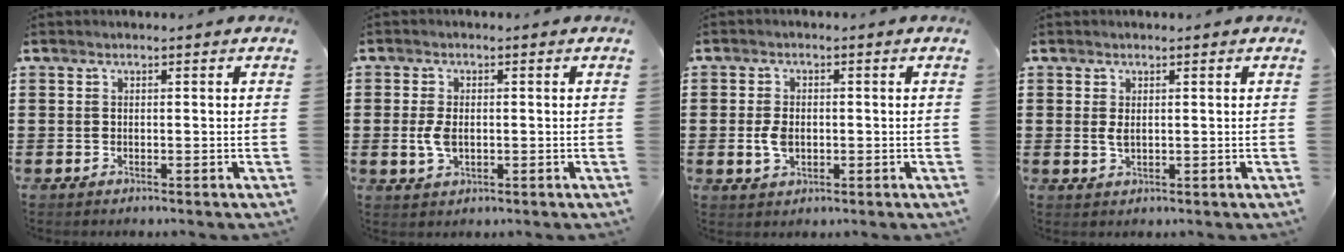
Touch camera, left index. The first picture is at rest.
{"total": 3.7, "force": [0.0, 2.0, 3.1], "torque": [-0.083, -0.004, -0.007]}
{"total": 3.6, "force": [-0.2, 2.2, 2.9], "torque": [-0.070, -0.001, -0.007]}
{"total": 1.8, "force": [0.4, 0.7, 1.6], "torque": [-0.041, 0.001, 0.004]}